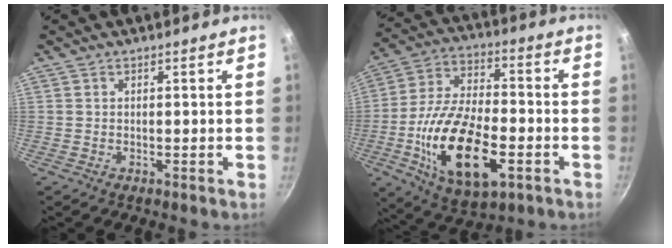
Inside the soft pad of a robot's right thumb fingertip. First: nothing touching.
{"total": 20.9, "force": [-6.0, 10.1, 17.3], "torque": [-0.314, 0.018, -0.104]}